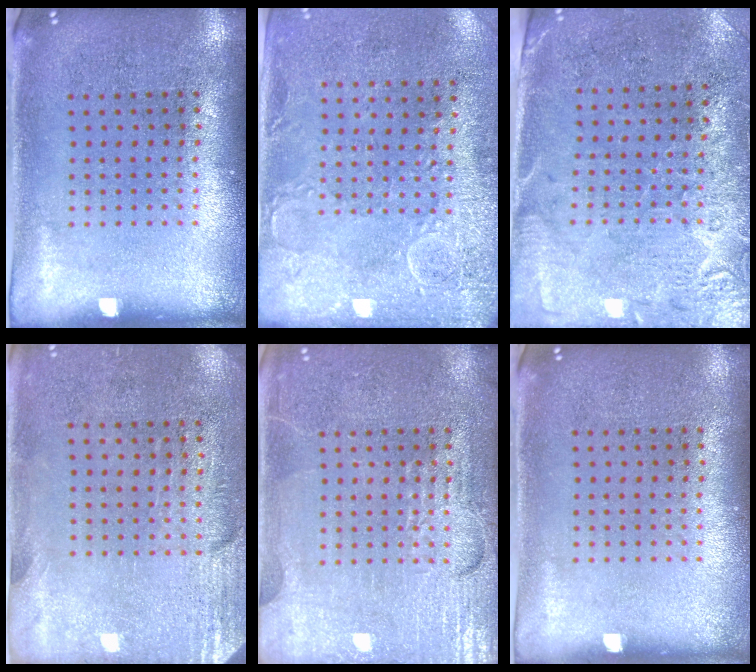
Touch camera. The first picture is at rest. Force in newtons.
{"total": 2.9, "press": 2.3, "slide": 1.8}
{"total": 2.7, "press": 2.4, "slide": 1.3}
{"total": 2.8, "press": 2.4, "slide": 1.5}
{"total": 5.4, "press": 5.3, "slide": 0.6}
{"total": 0.0}